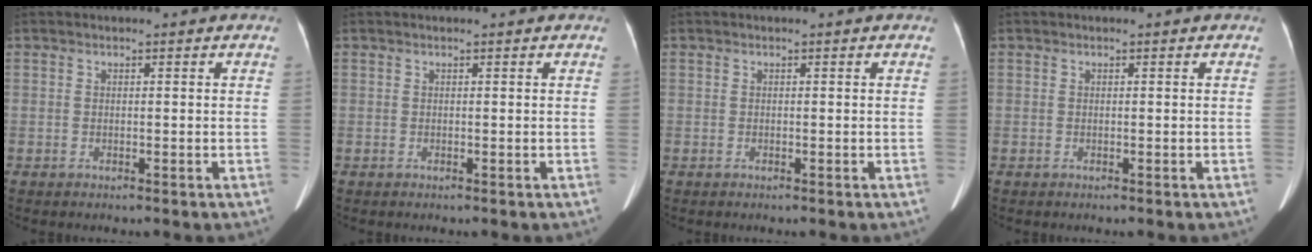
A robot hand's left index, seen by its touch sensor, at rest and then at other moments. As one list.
[{"total": 0.0}, {"total": 0.0}, {"total": 0.0}]